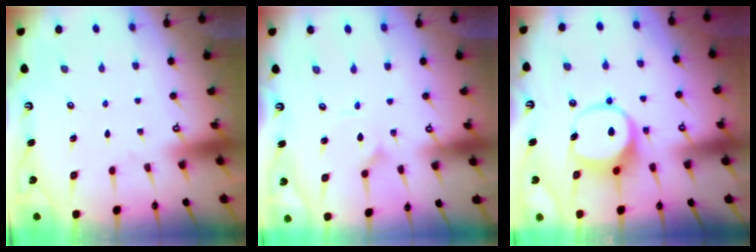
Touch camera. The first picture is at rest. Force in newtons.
{"total": 2.3, "press": 2.3, "slide": 0.2}
{"total": 8.6, "press": 8.5, "slide": 1.0}